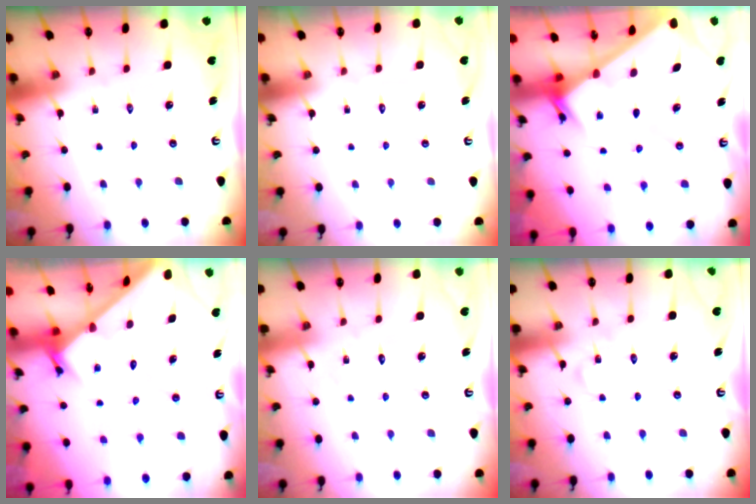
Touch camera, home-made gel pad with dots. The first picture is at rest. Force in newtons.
{"total": 1.6, "press": 1.6, "slide": 0.1}
{"total": 2.4, "press": 2.4, "slide": 0.3}
{"total": 2.3, "press": 2.3, "slide": 0.1}
{"total": 3.3, "press": 3.3, "slide": 0.2}
{"total": 6.3, "press": 6.3, "slide": 0.5}